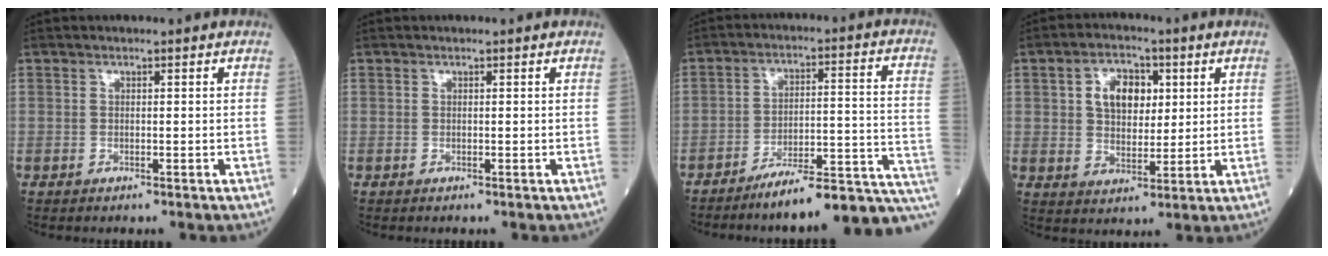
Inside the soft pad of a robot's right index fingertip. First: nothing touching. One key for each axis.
{"total": 0.0}
{"total": 17.5, "fx": -14.7, "fy": 1.1, "fz": 9.5, "tx": -0.072, "ty": 0.041, "tz": -0.209}
{"total": 7.3, "fx": 2.2, "fy": 4.6, "fz": 5.2, "tx": -0.094, "ty": 0.013, "tz": 0.041}